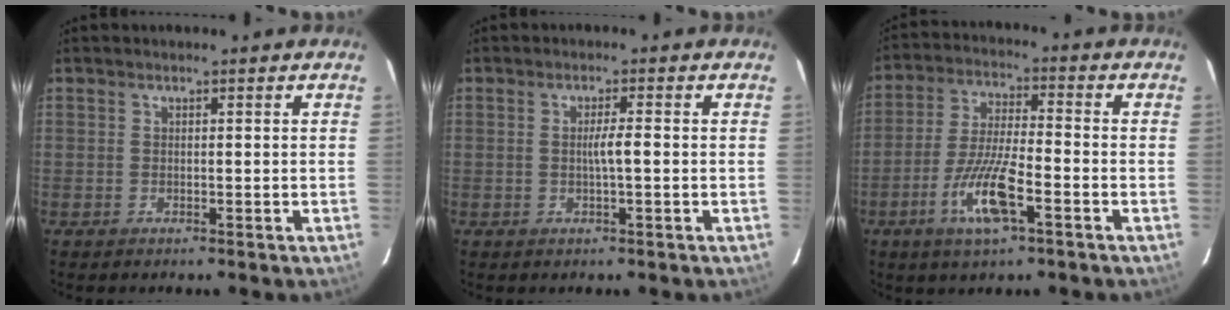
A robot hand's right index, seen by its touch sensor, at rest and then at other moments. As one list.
[{"total": 2.4, "force": [-0.2, -0.1, 2.3], "torque": [-0.043, 0.000, -0.004]}, {"total": 10.3, "force": [-4.5, 1.7, 9.1], "torque": [-0.180, -0.010, -0.083]}]